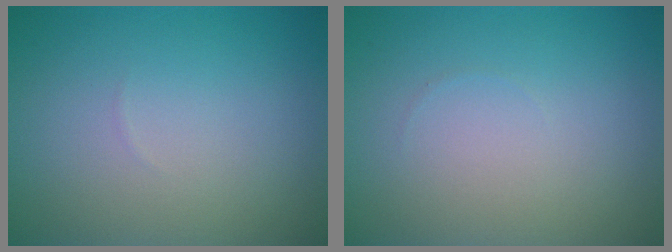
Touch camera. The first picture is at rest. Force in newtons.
{"total": 0.0}